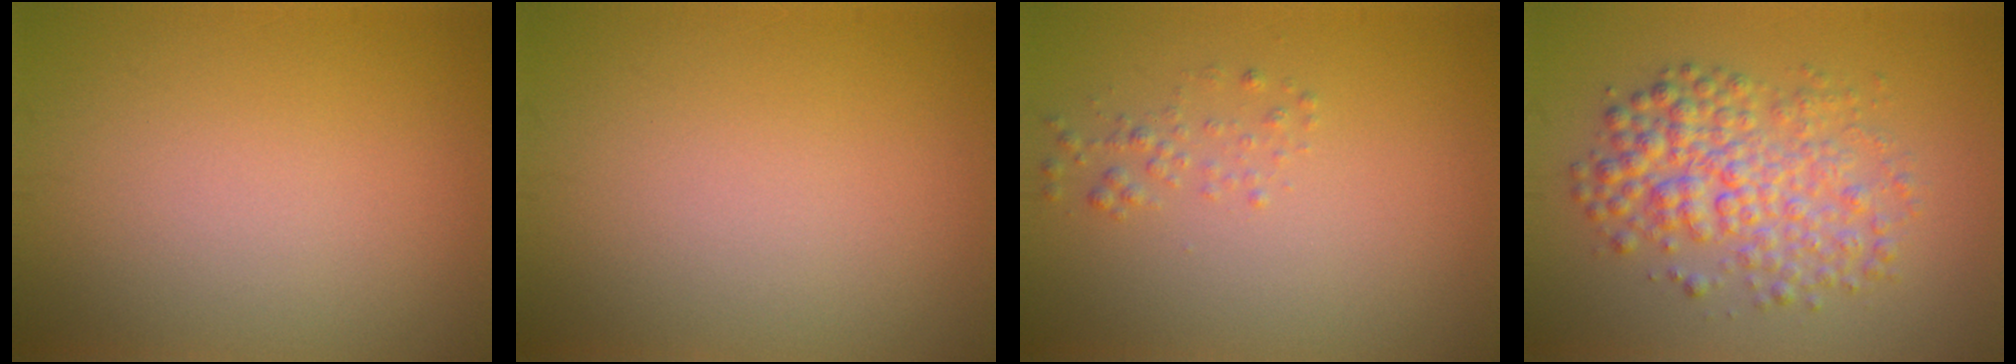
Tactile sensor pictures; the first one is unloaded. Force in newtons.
{"total": 0.0}
{"total": 1.2, "press": 1.2, "slide": 0.1}
{"total": 5.4, "press": 5.4, "slide": 0.0}